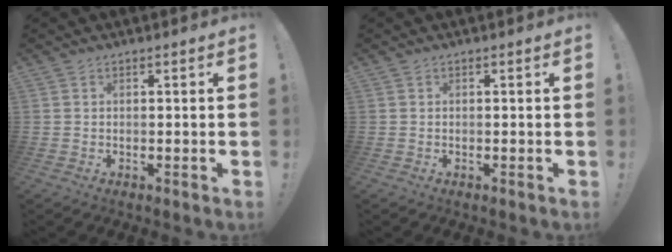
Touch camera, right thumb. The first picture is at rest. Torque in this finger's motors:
{"motor_torque": [0.04, 0.08, 0.11, -0.08, 0.09]}